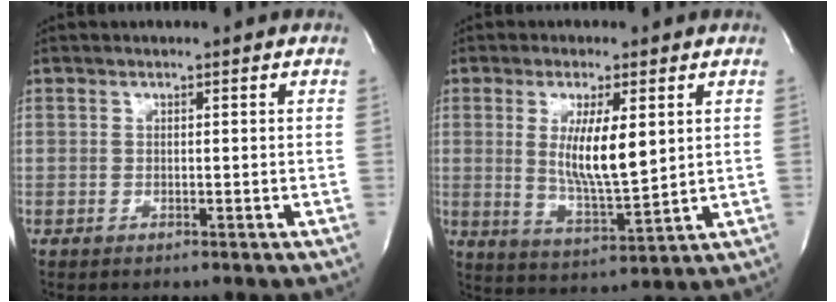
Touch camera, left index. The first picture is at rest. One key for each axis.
{"total": 8.4, "fx": 1.8, "fy": 1.6, "fz": 8.0, "tx": -0.156, "ty": -0.023, "tz": 0.039}